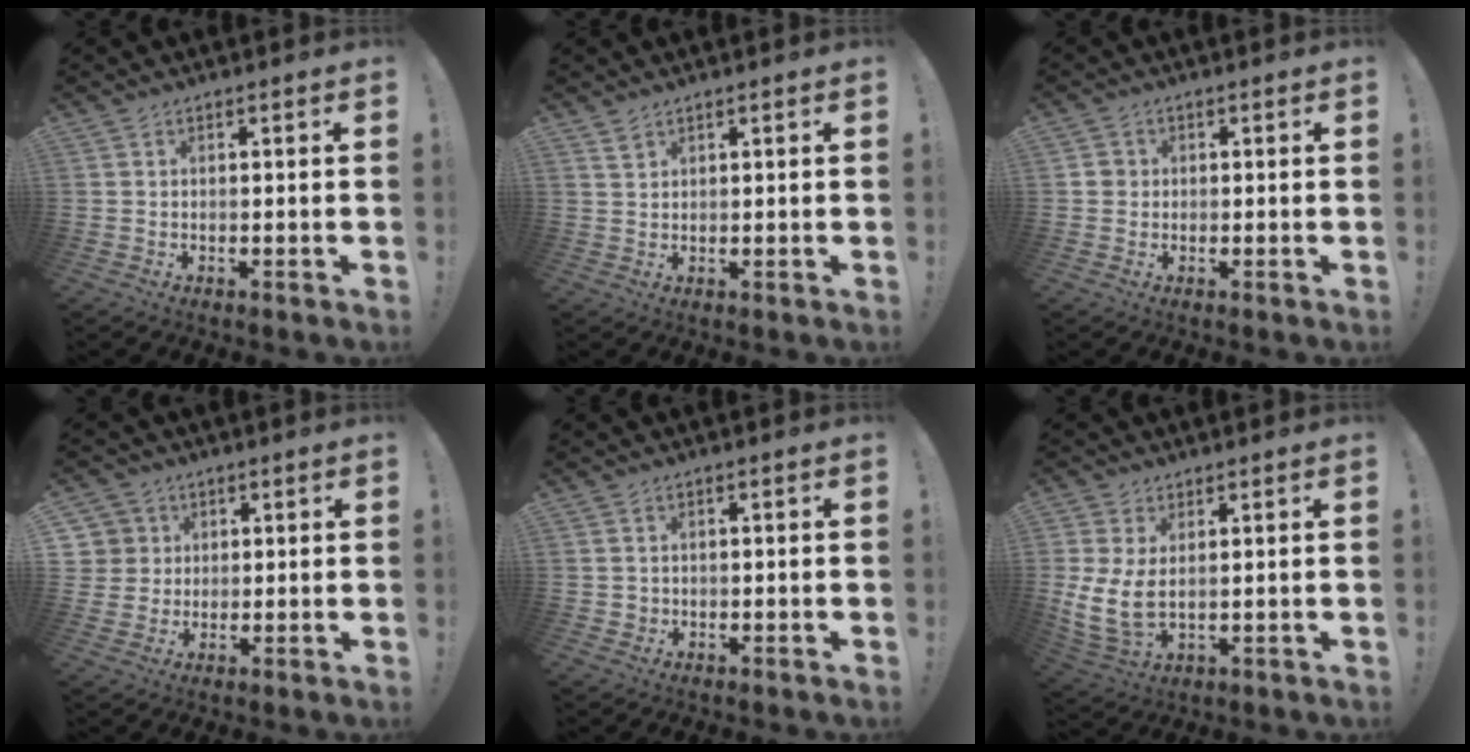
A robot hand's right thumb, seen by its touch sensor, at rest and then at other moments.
{"total": 2.2, "force": [1.8, 1.1, 0.8], "torque": [-0.009, -0.011, 0.033]}
{"total": 2.7, "force": [0.1, 2.6, 0.8], "torque": [-0.011, 0.007, 0.001]}
{"total": 6.3, "force": [2.1, 5.9, 0.8], "torque": [-0.017, -0.010, 0.045]}
{"total": 1.8, "force": [0.4, 1.7, 0.4], "torque": [-0.004, -0.002, 0.008]}
{"total": 9.1, "force": [1.9, 5.4, 7.0], "torque": [-0.135, -0.017, 0.044]}